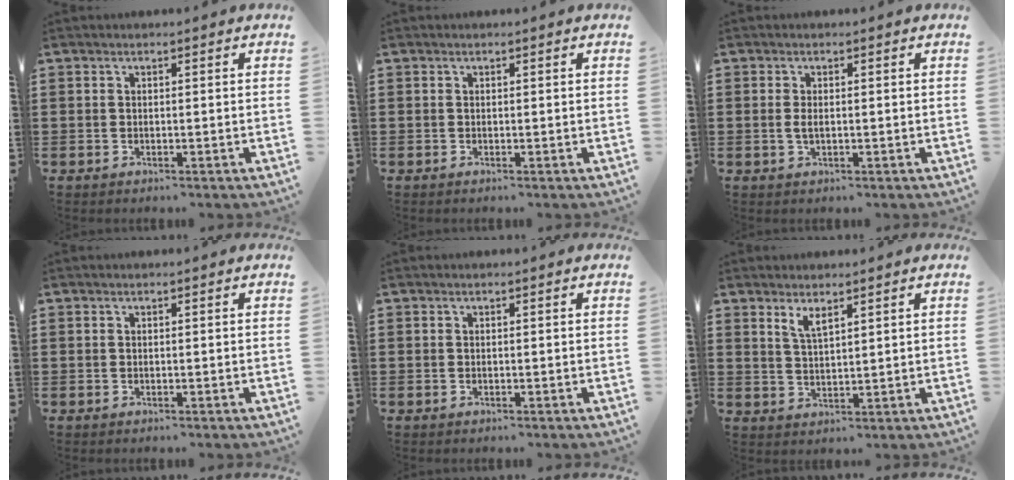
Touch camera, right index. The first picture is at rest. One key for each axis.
{"total": 0.0}
{"total": 1.5, "fx": 0.0, "fy": 0.4, "fz": 1.5, "tx": -0.037, "ty": -0.004, "tz": -0.003}
{"total": 0.0}
{"total": 0.0}
{"total": 2.8, "fx": 2.0, "fy": 0.8, "fz": 1.8, "tx": -0.040, "ty": 0.003, "tz": 0.037}